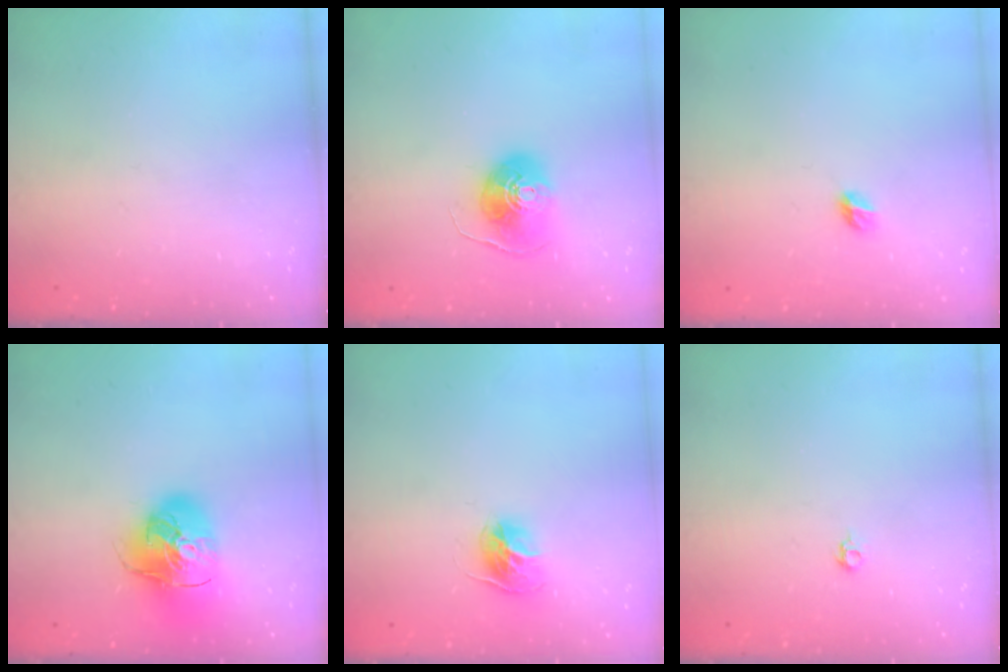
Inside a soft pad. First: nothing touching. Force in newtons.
{"total": 8.3, "press": 8.3, "slide": 0.6}
{"total": 4.4, "press": 4.4, "slide": 0.5}
{"total": 17.4, "press": 17.2, "slide": 2.7}
{"total": 11.1, "press": 11.1, "slide": 0.9}
{"total": 3.7, "press": 3.6, "slide": 0.7}